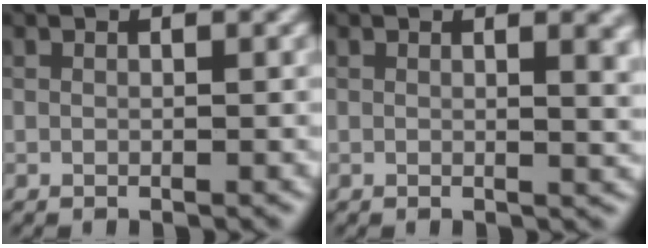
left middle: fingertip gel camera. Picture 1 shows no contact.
{"total": 3.2, "force": [1.1, 1.2, 2.7], "torque": [-0.021, 0.001, 0.013]}